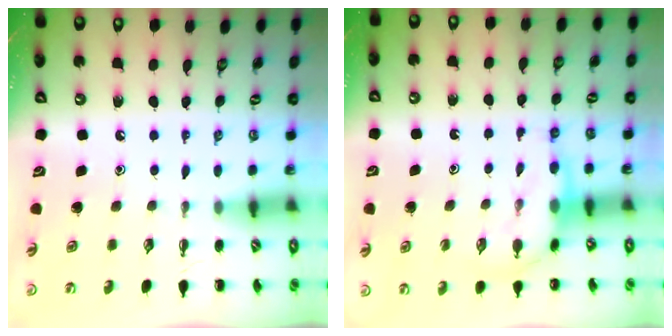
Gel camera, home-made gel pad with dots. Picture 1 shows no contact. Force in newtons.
{"total": 7.5, "press": 7.5, "slide": 1.0}